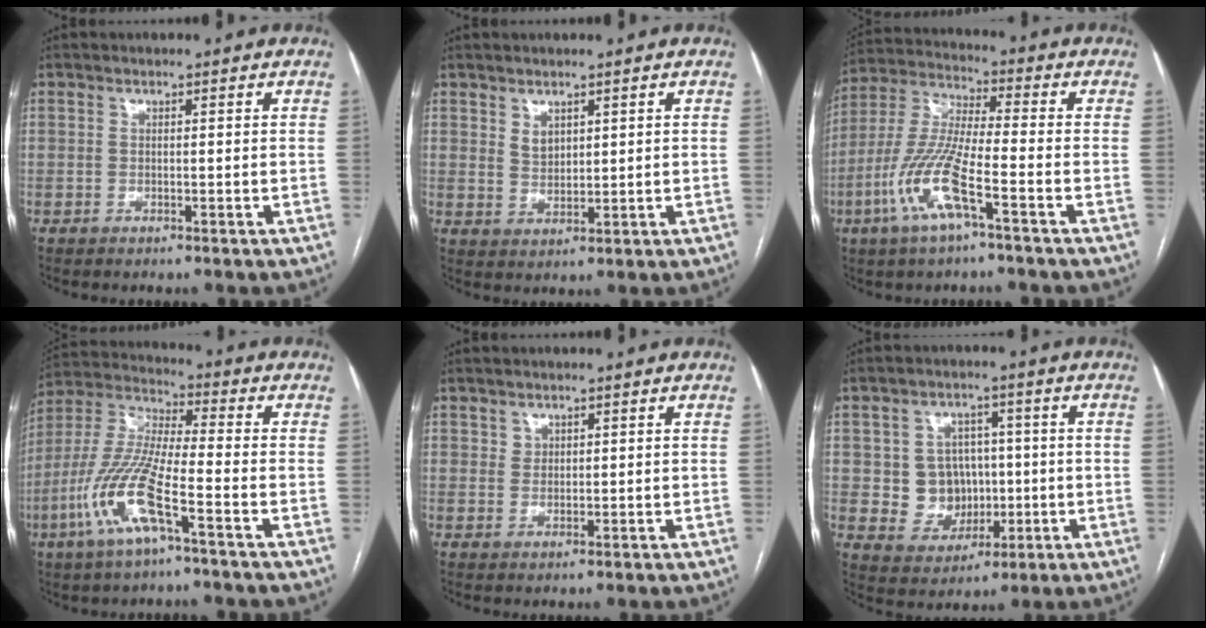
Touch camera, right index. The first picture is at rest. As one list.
[{"total": 2.6, "force": [1.5, 1.7, 1.3], "torque": [-0.024, -0.003, 0.037]}, {"total": 12.1, "force": [-5.2, 1.5, 10.8], "torque": [-0.236, -0.003, -0.105]}, {"total": 13.2, "force": [-5.7, 1.8, 11.8], "torque": [-0.259, -0.006, -0.115]}, {"total": 1.4, "force": [0.9, 1.1, 0.2], "torque": [0.006, 0.000, 0.012]}, {"total": 7.8, "force": [0.2, 7.2, 3.0], "torque": [-0.049, 0.022, 0.017]}]